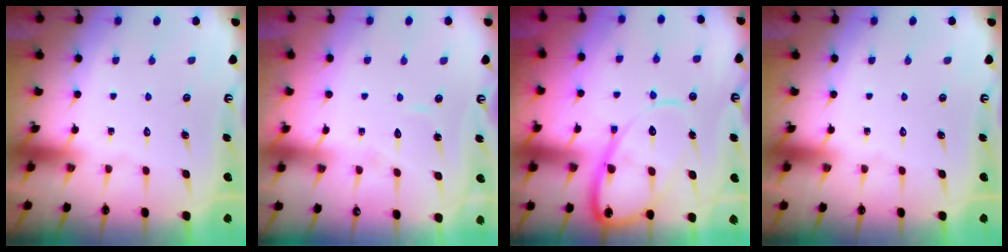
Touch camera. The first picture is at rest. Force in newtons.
{"total": 4.7, "press": 4.6, "slide": 0.6}
{"total": 14.8, "press": 14.7, "slide": 1.5}
{"total": 0.0}